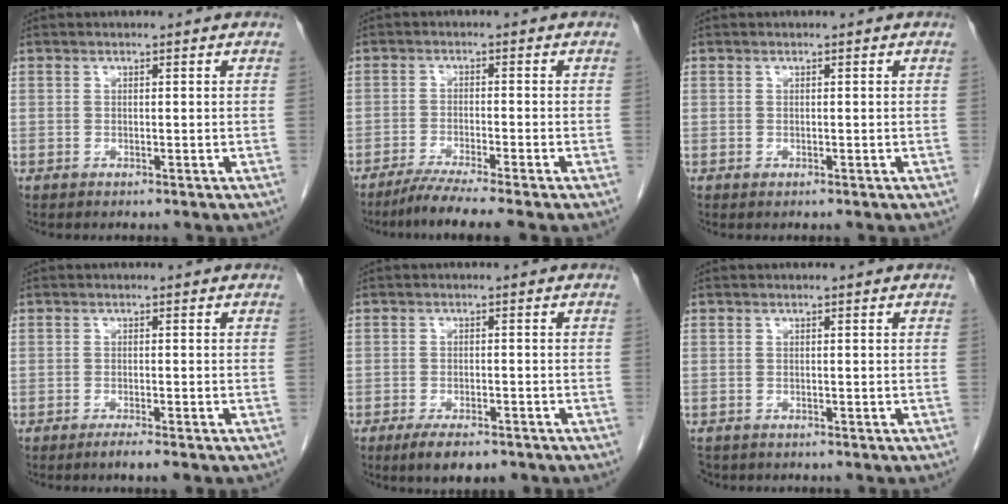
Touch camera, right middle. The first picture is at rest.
{"total": 5.9, "force": [-4.9, -1.2, 3.2], "torque": [-0.048, -0.019, -0.085]}
{"total": 0.0}
{"total": 1.7, "force": [-1.3, -0.2, 1.1], "torque": [-0.019, -0.003, -0.022]}
{"total": 5.4, "force": [-3.9, 1.7, 3.3], "torque": [-0.051, -0.005, -0.059]}
{"total": 3.1, "force": [-2.5, 1.7, 0.8], "torque": [-0.016, -0.003, -0.039]}